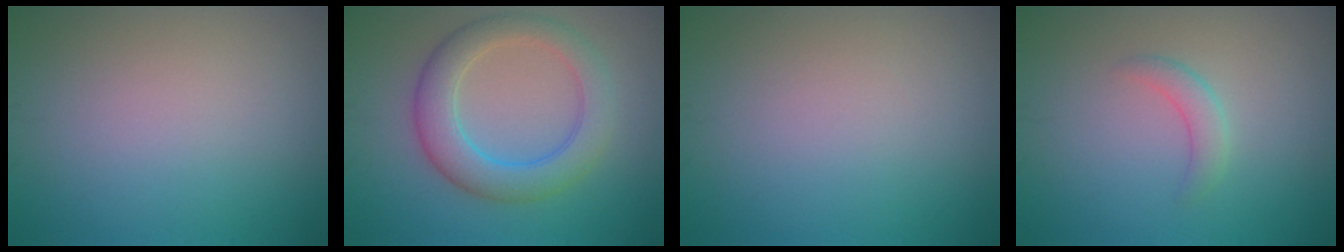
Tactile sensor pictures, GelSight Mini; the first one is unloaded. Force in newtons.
{"total": 5.6, "press": 5.5, "slide": 0.2}
{"total": 0.0}
{"total": 1.7, "press": 1.7, "slide": 0.1}